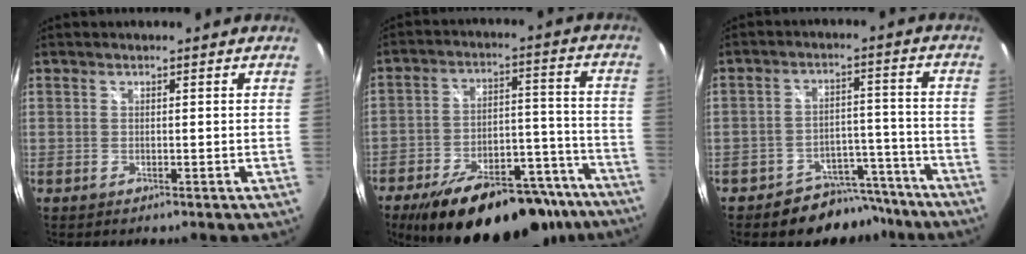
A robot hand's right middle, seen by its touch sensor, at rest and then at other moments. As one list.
[{"total": 27.0, "force": [-20.8, 10.5, 13.5], "torque": [-0.219, 0.014, -0.271]}, {"total": 9.5, "force": [-8.0, 4.9, 1.5], "torque": [-0.021, 0.033, -0.100]}]